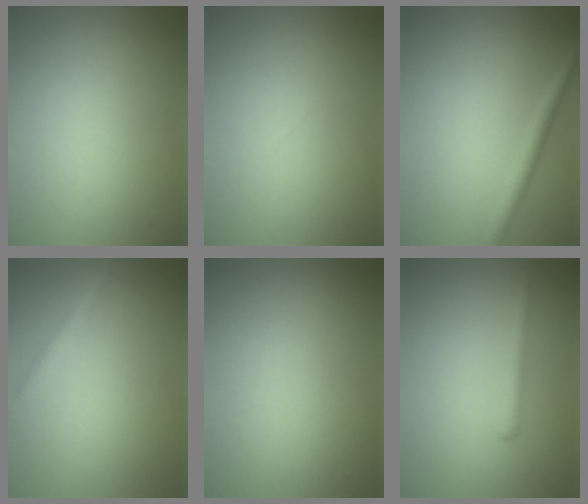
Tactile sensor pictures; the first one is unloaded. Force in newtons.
{"total": 0.0}
{"total": 1.9, "press": 1.9, "slide": 0.1}
{"total": 2.5, "press": 2.5, "slide": 0.0}
{"total": 0.0}
{"total": 1.3, "press": 1.3, "slide": 0.1}